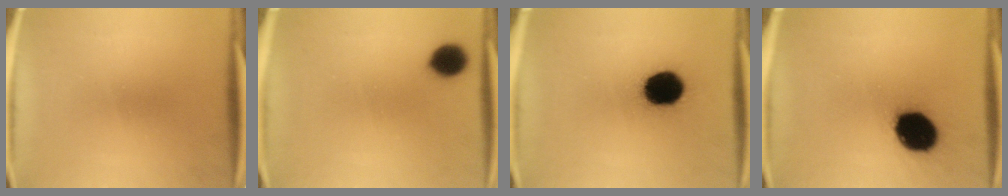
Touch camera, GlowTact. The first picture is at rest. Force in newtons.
{"total": 6.7}
{"total": 14.4}
{"total": 16.1}